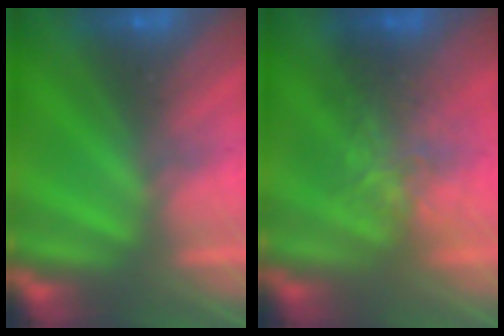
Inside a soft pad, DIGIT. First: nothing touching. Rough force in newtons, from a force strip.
{"total": 2.4}